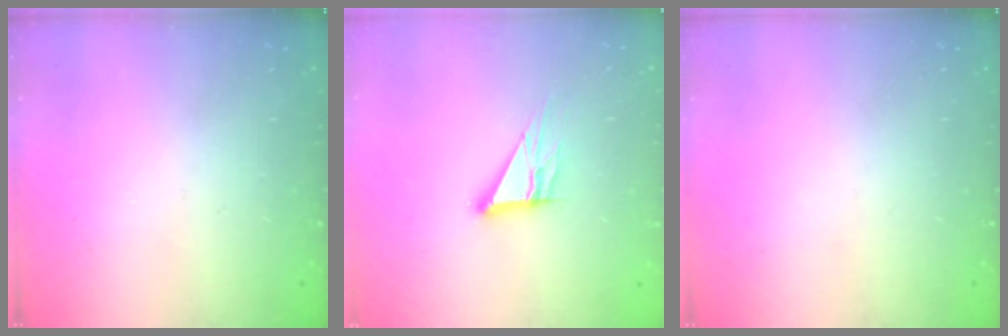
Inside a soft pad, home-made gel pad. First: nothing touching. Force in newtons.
{"total": 9.0, "press": 9.0, "slide": 0.7}
{"total": 0.0}